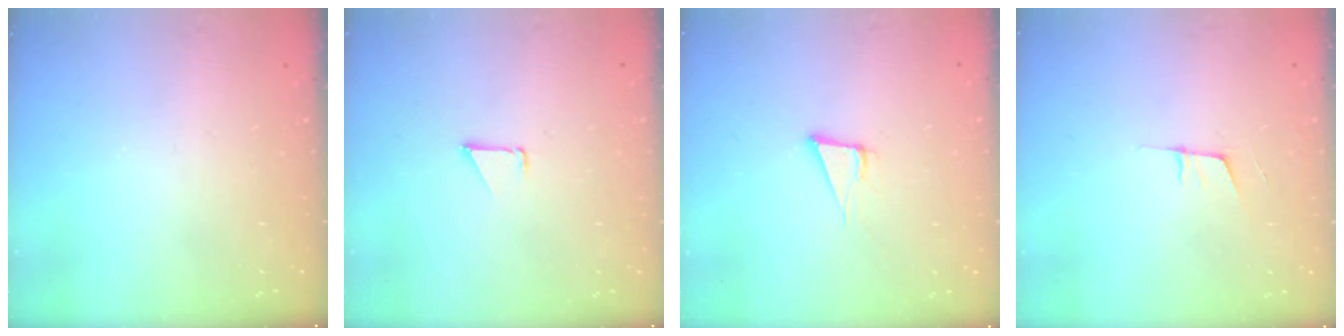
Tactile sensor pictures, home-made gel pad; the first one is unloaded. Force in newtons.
{"total": 0.7, "press": 0.7, "slide": 0.1}
{"total": 3.8, "press": 1.9, "slide": 3.3}
{"total": 5.1, "press": 4.3, "slide": 2.6}